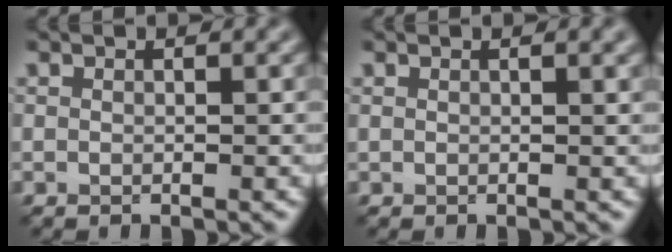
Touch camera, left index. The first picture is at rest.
{"total": 1.4, "force": [0.8, 0.4, 1.1], "torque": [-0.013, 0.003, 0.009]}